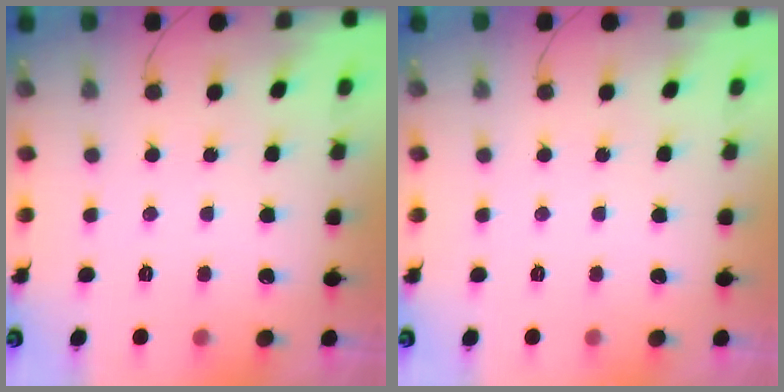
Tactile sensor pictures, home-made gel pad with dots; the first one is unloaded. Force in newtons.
{"total": 0.0}